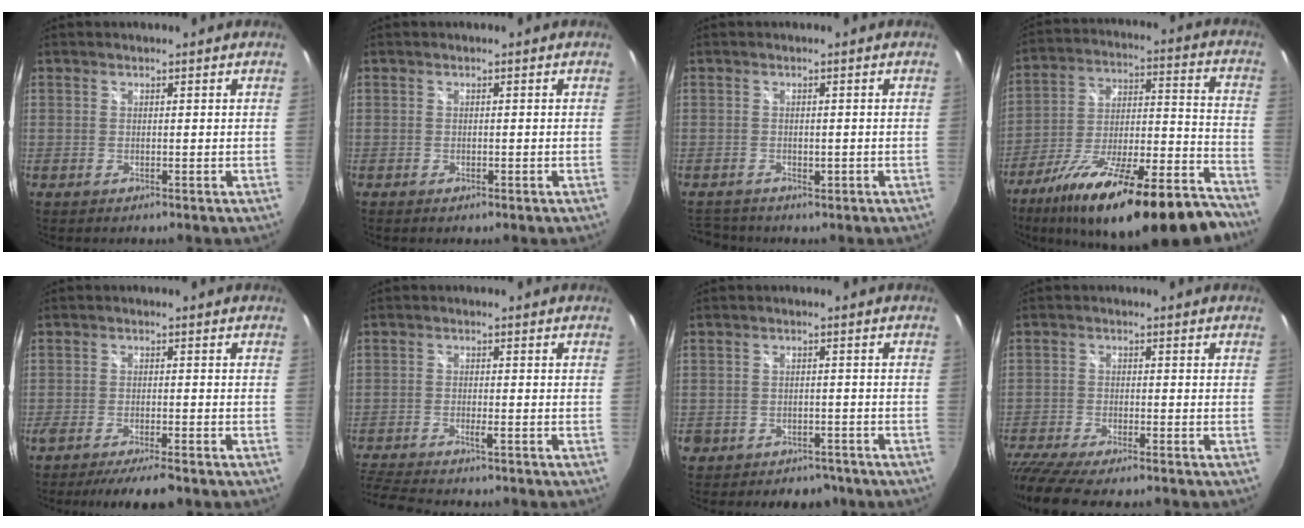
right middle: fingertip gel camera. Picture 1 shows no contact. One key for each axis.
{"total": 0.7, "fx": -0.5, "fy": 0.4, "fz": 0.3, "tx": -0.006, "ty": -0.004, "tz": -0.009}
{"total": 4.4, "fx": -3.1, "fy": 2.9, "fz": 1.3, "tx": -0.036, "ty": -0.003, "tz": -0.047}
{"total": 29.5, "fx": -23.0, "fy": 6.6, "fz": 17.3, "tx": -0.261, "ty": -0.030, "tz": -0.340}
{"total": 7.3, "fx": -6.1, "fy": 0.9, "fz": 4.0, "tx": -0.085, "ty": -0.019, "tz": -0.099}
{"total": 9.4, "fx": -8.3, "fy": 1.2, "fz": 4.2, "tx": -0.114, "ty": -0.019, "tz": -0.145}
{"total": 7.4, "fx": -5.1, "fy": 5.1, "fz": 1.7, "tx": -0.053, "ty": 0.018, "tz": -0.060}
{"total": 11.4, "fx": -9.7, "fy": 1.5, "fz": 5.7, "tx": -0.140, "ty": -0.045, "tz": -0.168}